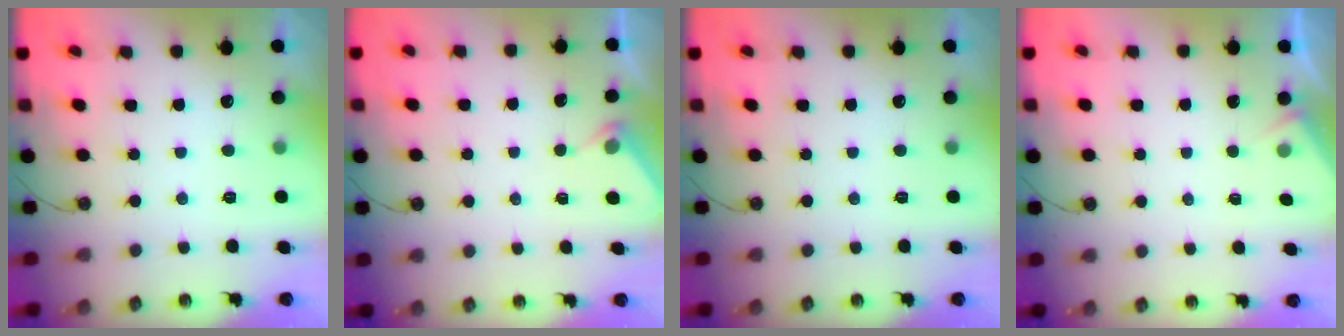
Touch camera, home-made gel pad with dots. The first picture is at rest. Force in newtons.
{"total": 3.6, "press": 3.5, "slide": 0.6}
{"total": 0.0}
{"total": 2.9, "press": 2.8, "slide": 0.5}